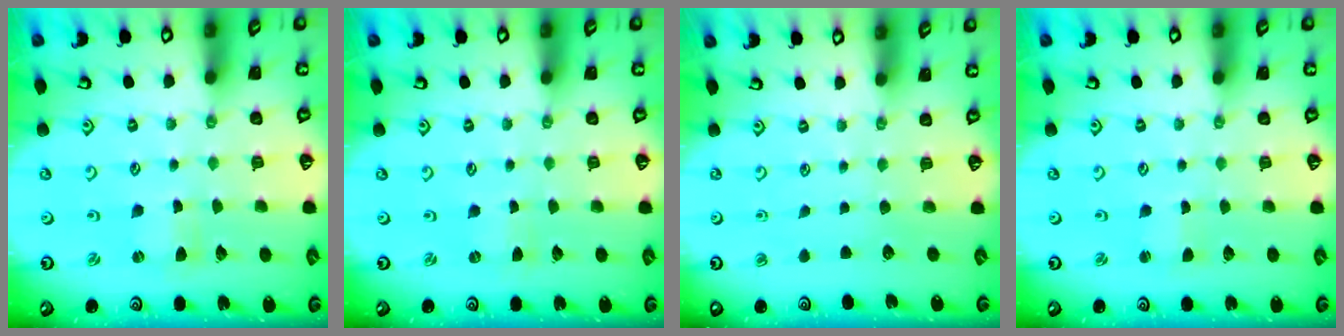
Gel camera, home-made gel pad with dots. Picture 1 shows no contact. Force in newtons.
{"total": 0.0}
{"total": 0.0}
{"total": 1.4, "press": 1.4, "slide": 0.0}